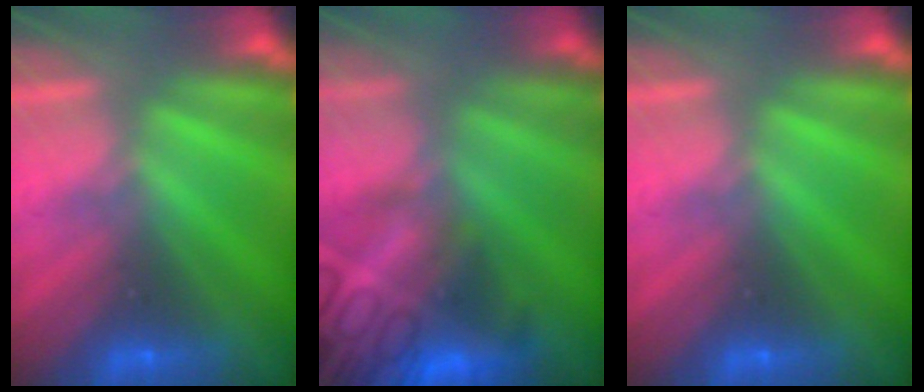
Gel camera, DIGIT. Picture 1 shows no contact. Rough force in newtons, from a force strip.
{"total": 7.5}
{"total": 0.0}